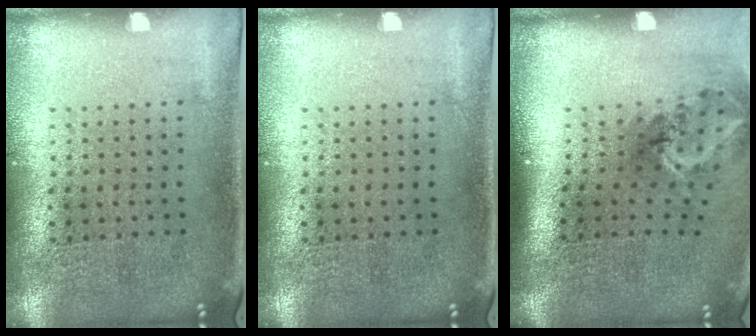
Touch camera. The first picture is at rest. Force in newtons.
{"total": 0.0}
{"total": 1.9, "press": 1.3, "slide": 1.5}